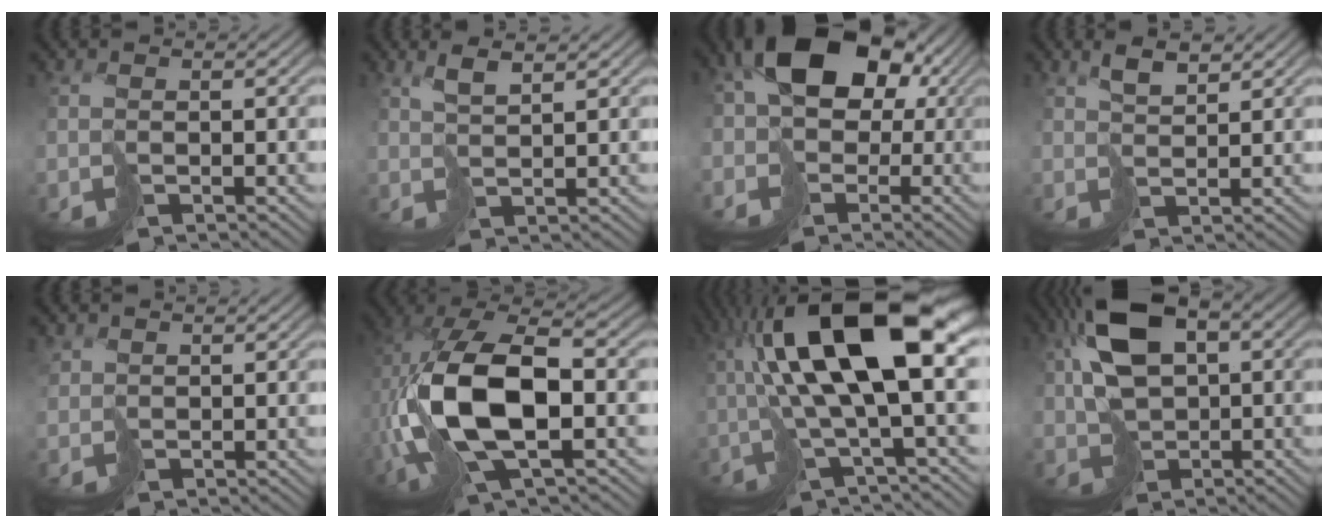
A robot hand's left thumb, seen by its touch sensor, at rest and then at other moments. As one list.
[{"total": 2.9, "force": [1.9, 0.5, 2.1], "torque": [-0.047, 0.005, 0.040]}, {"total": 14.6, "force": [0.6, 11.6, 8.9], "torque": [-0.178, 0.008, -0.007]}, {"total": 3.2, "force": [2.1, 1.0, 2.1], "torque": [-0.048, 0.004, 0.042]}, {"total": 1.8, "force": [1.3, 1.2, 0.3], "torque": [-0.013, 0.002, 0.027]}, {"total": 16.4, "force": [-1.5, 7.9, 14.2], "torque": [-0.334, -0.002, -0.029]}, {"total": 16.6, "force": [2.8, 4.6, 15.7], "torque": [-0.298, 0.012, 0.052]}, {"total": 12.2, "force": [2.2, 7.9, 9.0], "torque": [-0.200, 0.001, 0.043]}]